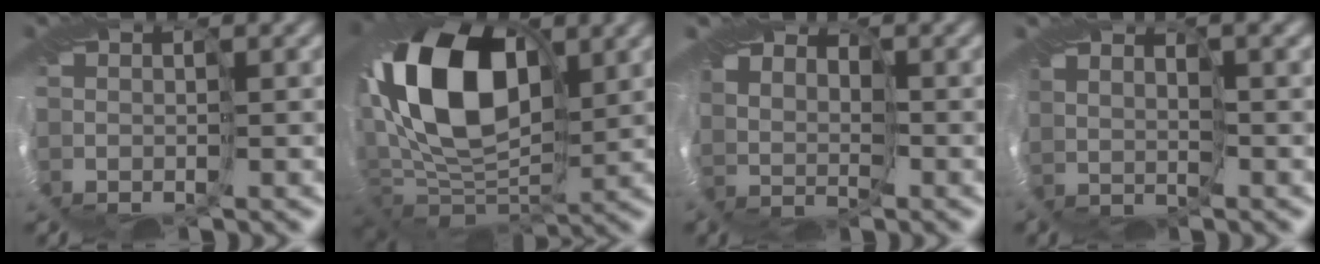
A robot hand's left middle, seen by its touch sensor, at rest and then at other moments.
{"total": 13.7, "force": [2.4, 8.4, 10.6], "torque": [-0.217, 0.014, 0.028]}
{"total": 3.4, "force": [2.9, 1.7, 0.4], "torque": [-0.013, -0.001, 0.044]}
{"total": 2.2, "force": [2.1, 0.4, 0.5], "torque": [-0.012, 0.008, 0.044]}